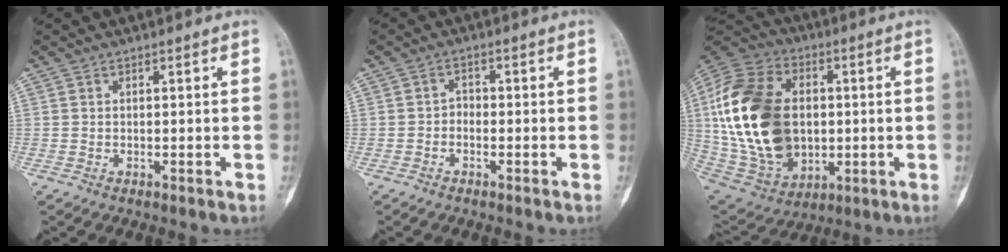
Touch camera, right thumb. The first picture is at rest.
{"total": 1.6, "force": [-0.8, 1.2, 0.8], "torque": [-0.001, 0.012, -0.020]}
{"total": 26.7, "force": [1.2, 18.2, 19.4], "torque": [-0.380, 0.000, 0.034]}